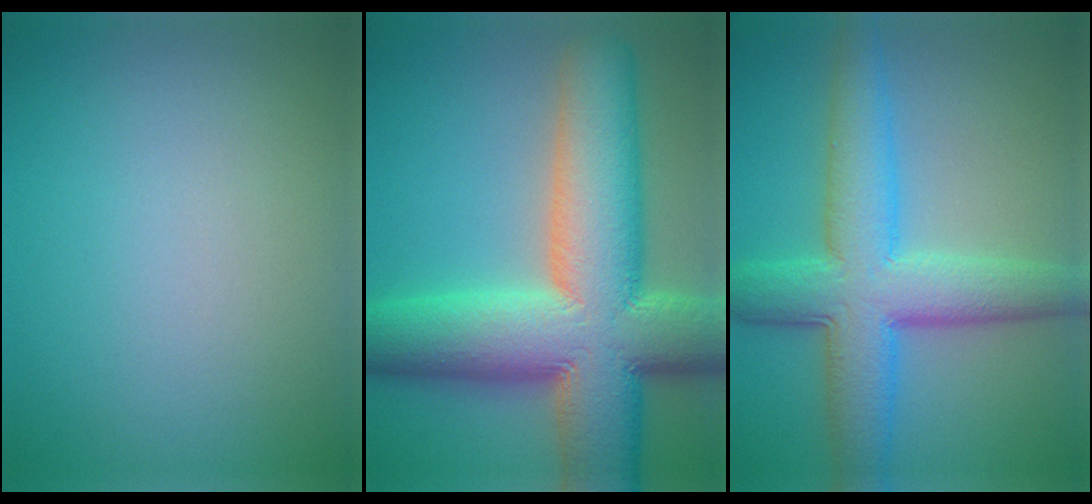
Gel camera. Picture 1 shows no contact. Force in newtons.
{"total": 15.7, "press": 15.7, "slide": 1.1}
{"total": 8.2, "press": 8.2, "slide": 0.0}